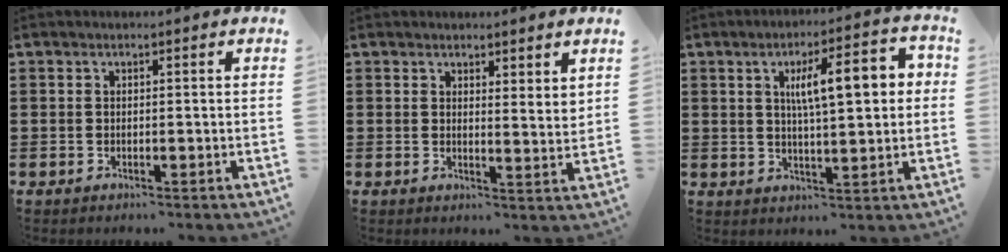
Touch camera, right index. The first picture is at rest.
{"total": 2.3, "force": [2.2, 0.4, 0.3], "torque": [-0.014, 0.003, 0.043]}
{"total": 9.3, "force": [2.2, 2.5, 8.6], "torque": [-0.143, 0.000, 0.028]}